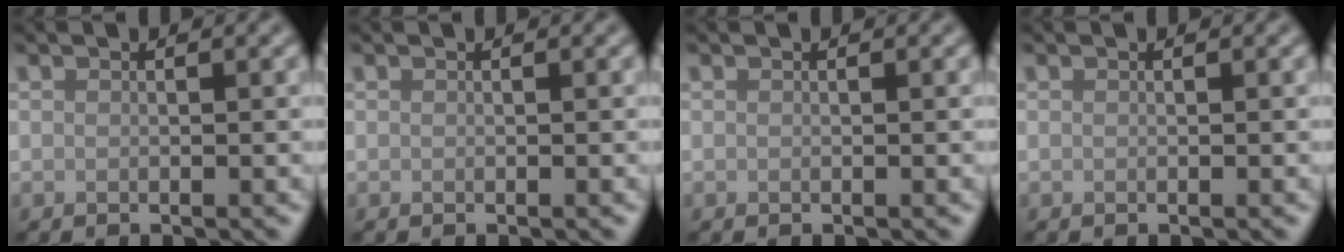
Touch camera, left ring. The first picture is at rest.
{"total": 0.0}
{"total": 0.0}
{"total": 0.0}